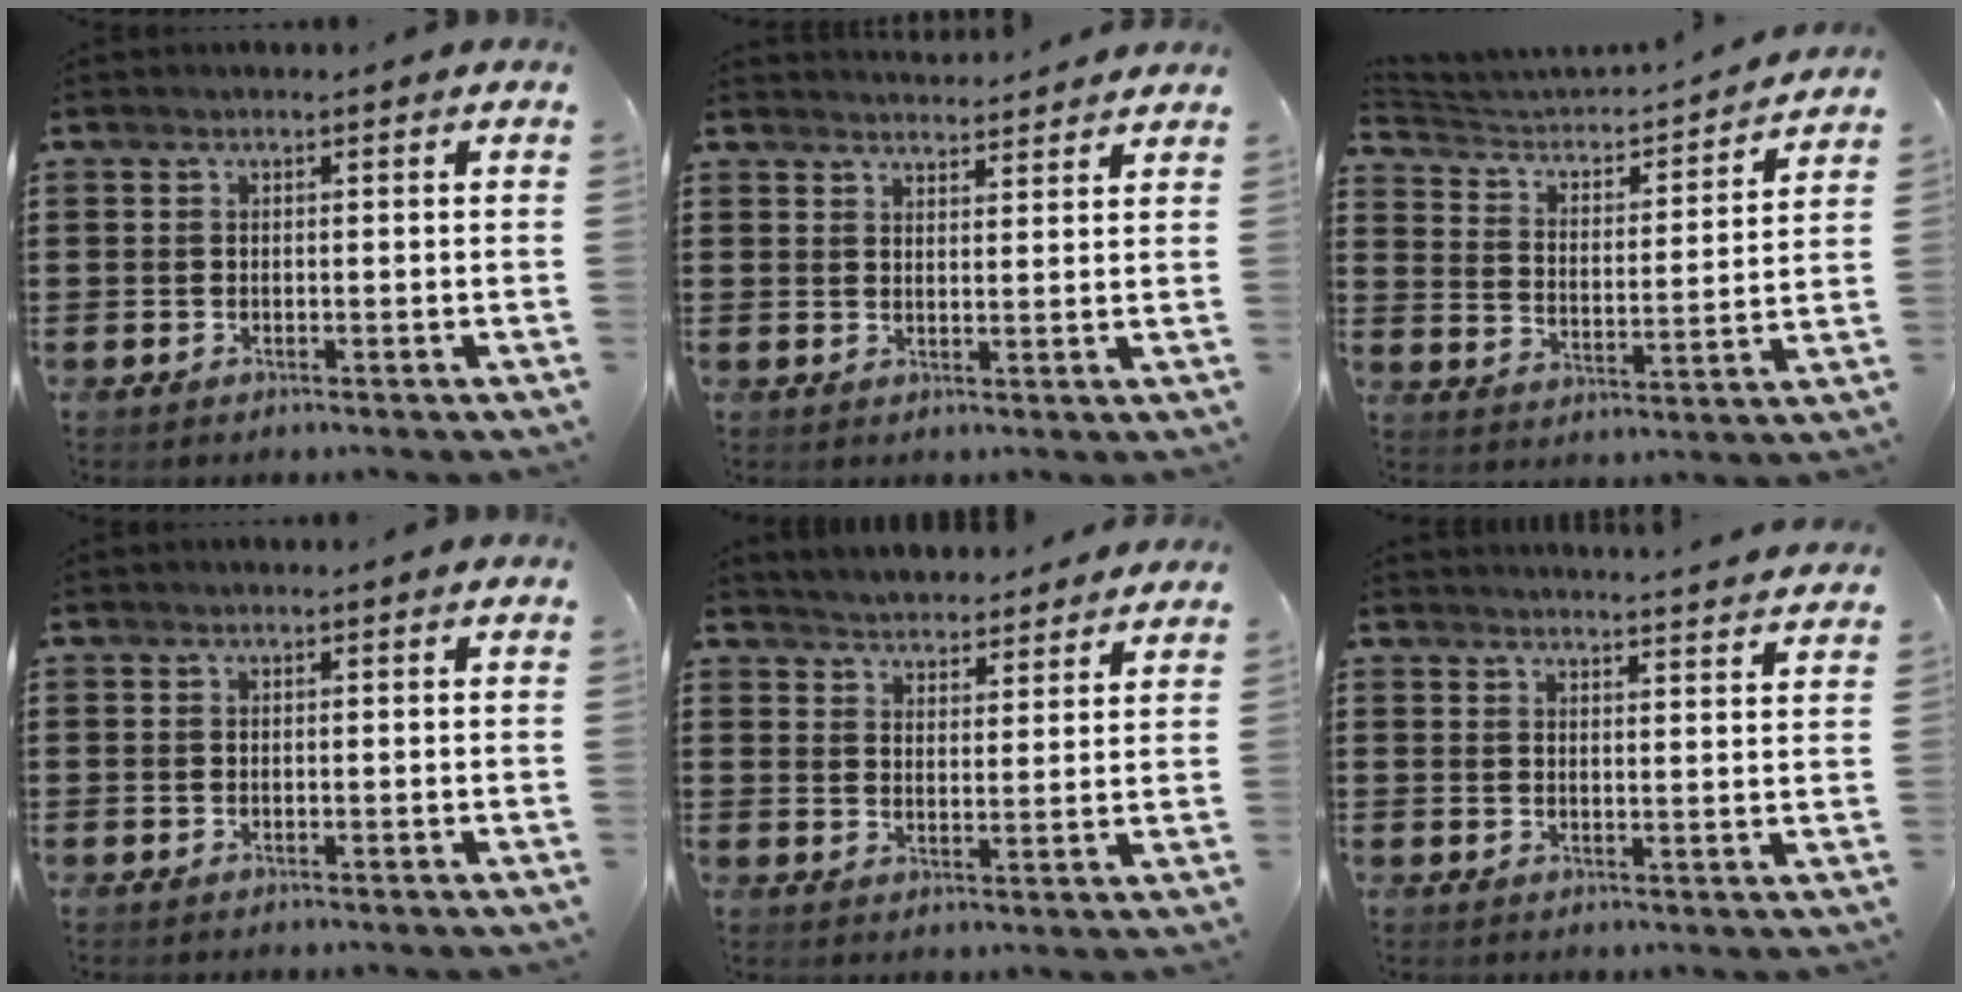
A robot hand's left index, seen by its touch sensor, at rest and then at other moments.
{"total": 2.9, "force": [2.9, -0.1, -0.1], "torque": [-0.006, -0.013, 0.056]}
{"total": 2.6, "force": [2.5, 0.6, 0.5], "torque": [-0.032, -0.033, 0.031]}
{"total": 0.0}
{"total": 4.2, "force": [4.2, 0.1, -0.4], "torque": [-0.010, -0.026, 0.074]}
{"total": 3.5, "force": [3.3, -0.9, 0.1], "torque": [-0.004, -0.025, 0.058]}